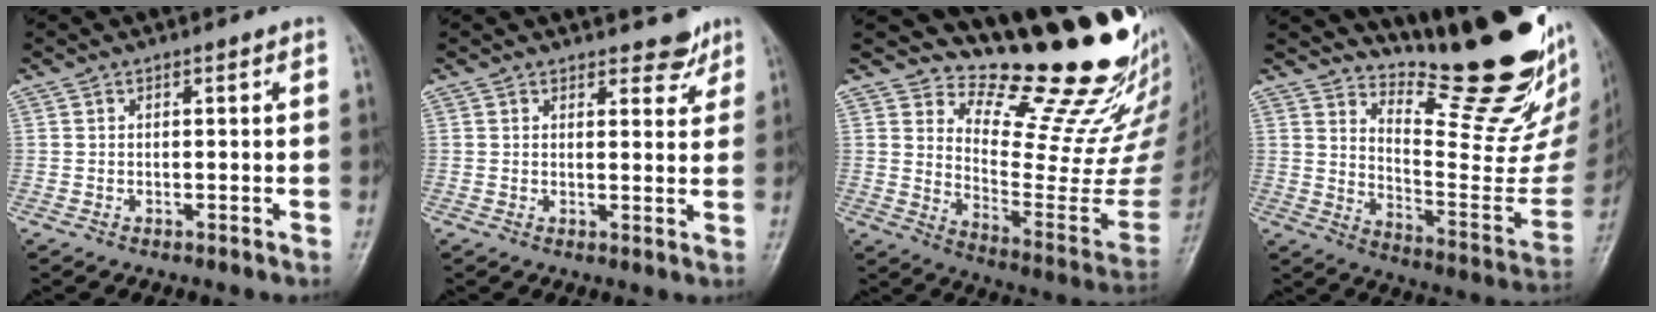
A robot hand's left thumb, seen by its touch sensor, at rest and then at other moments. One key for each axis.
{"total": 3.9, "fx": 3.2, "fy": 1.8, "fz": 1.3, "tx": 0.005, "ty": -0.023, "tz": 0.038}
{"total": 22.9, "fx": 20.2, "fy": 4.9, "fz": 9.6, "tx": -0.092, "ty": -0.190, "tz": 0.283}
{"total": 25.6, "fx": 18.4, "fy": 6.8, "fz": 16.5, "tx": -0.201, "ty": -0.136, "tz": 0.267}